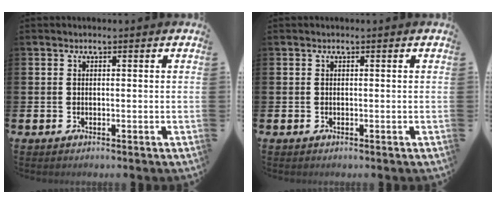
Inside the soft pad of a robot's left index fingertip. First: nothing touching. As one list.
[{"total": 0.0}]